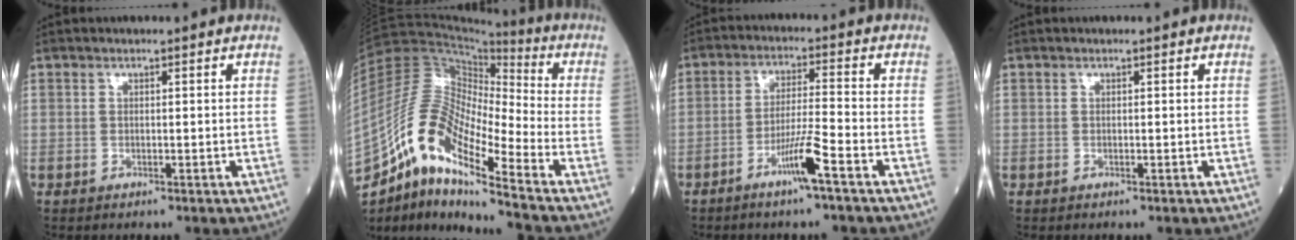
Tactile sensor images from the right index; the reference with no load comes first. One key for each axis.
{"total": 15.3, "fx": -10.1, "fy": 2.5, "fz": 11.3, "tx": -0.220, "ty": 0.017, "tz": -0.183}
{"total": 6.6, "fx": -3.7, "fy": -0.6, "fz": 5.4, "tx": -0.105, "ty": -0.006, "tz": -0.072}
{"total": 0.0}